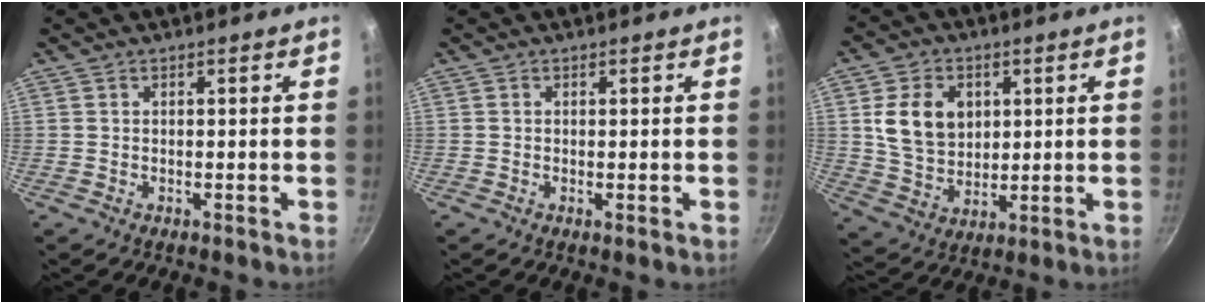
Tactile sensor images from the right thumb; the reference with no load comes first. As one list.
[{"total": 0.8, "force": [-0.1, 0.1, 0.8], "torque": [-0.016, -0.004, -0.004]}, {"total": 11.6, "force": [2.8, 8.9, 7.0], "torque": [-0.096, -0.011, 0.059]}]